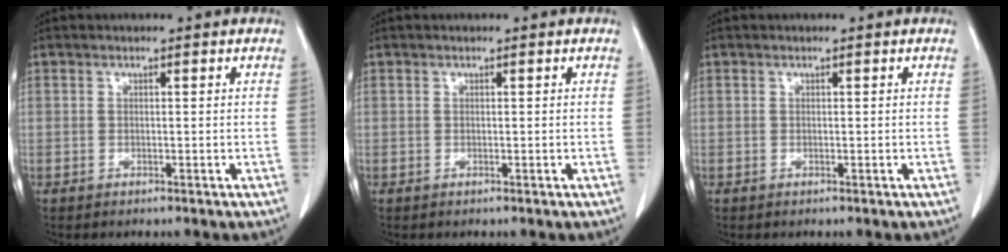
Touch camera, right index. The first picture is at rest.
{"total": 0.0}
{"total": 0.0}